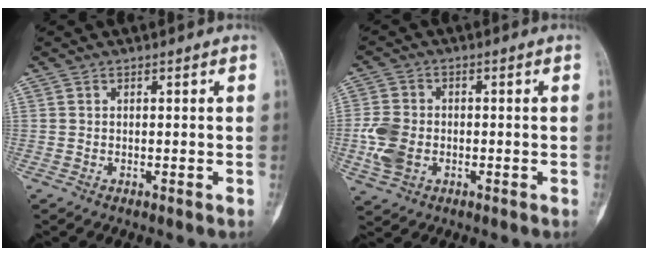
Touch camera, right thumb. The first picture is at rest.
{"total": 7.5, "force": [-1.4, 5.5, 4.8], "torque": [-0.099, 0.004, -0.027]}